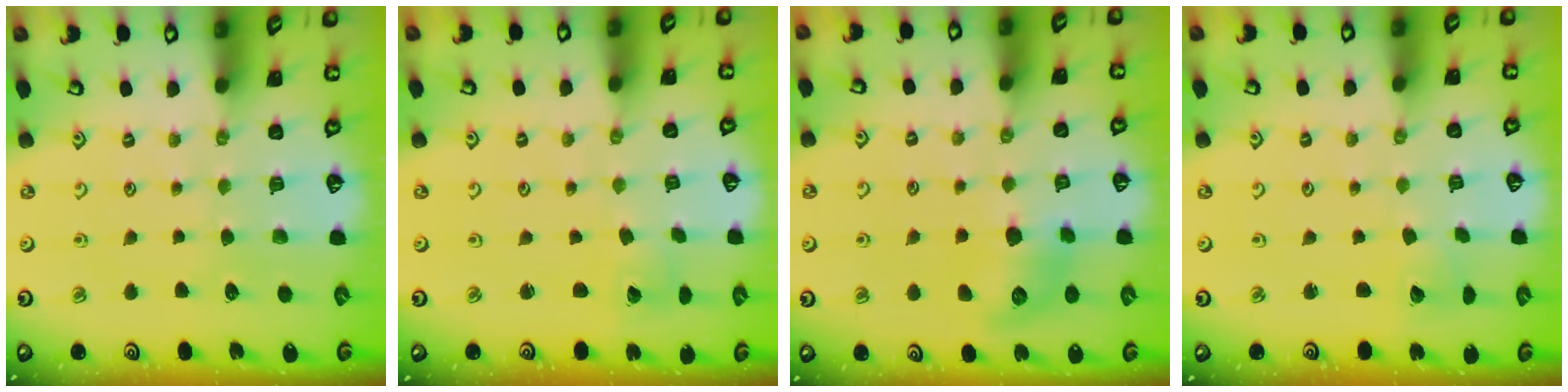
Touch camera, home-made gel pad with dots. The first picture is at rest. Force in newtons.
{"total": 2.0, "press": 2.0, "slide": 0.1}
{"total": 10.7, "press": 10.7, "slide": 0.7}
{"total": 2.0, "press": 2.0, "slide": 0.3}